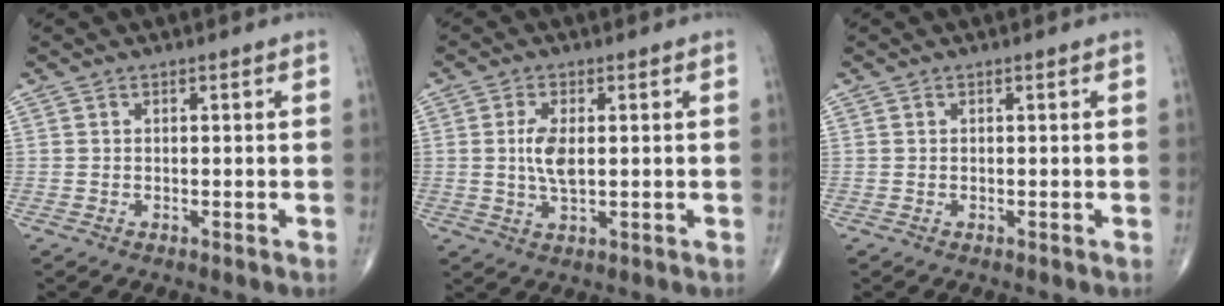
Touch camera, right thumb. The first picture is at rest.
{"total": 5.3, "force": [0.5, 2.3, 4.7], "torque": [-0.098, -0.006, 0.010]}
{"total": 0.0}